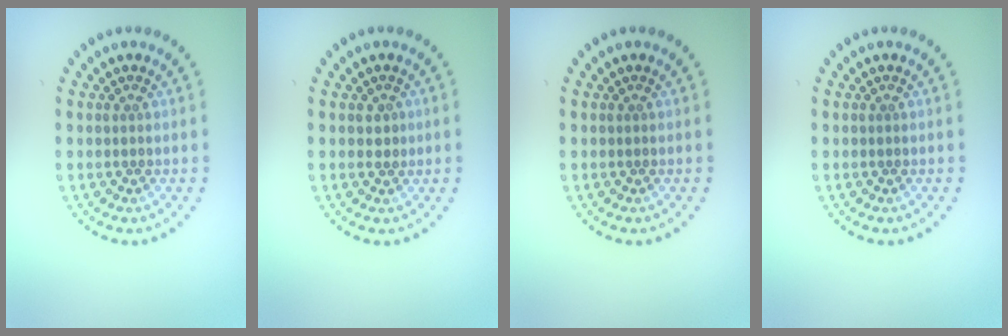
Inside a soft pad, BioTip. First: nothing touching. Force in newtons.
{"total": 0.9, "press": 0.8, "slide": 0.4}
{"total": 0.0}
{"total": 0.0}